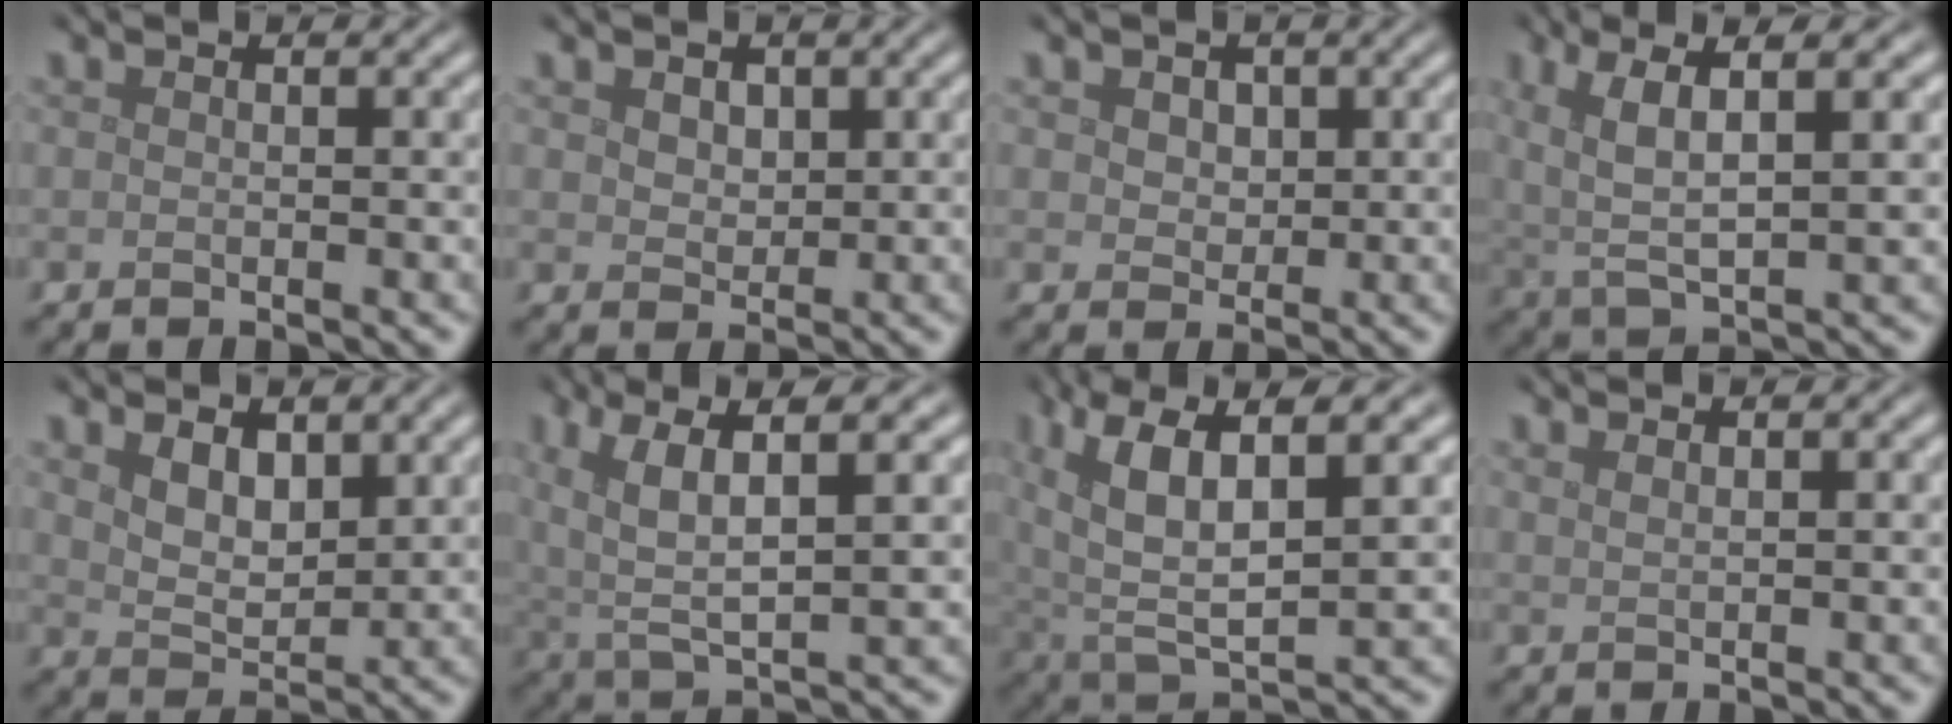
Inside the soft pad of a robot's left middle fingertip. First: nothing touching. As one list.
[{"total": 1.9, "force": [0.9, 1.3, 1.0], "torque": [-0.022, -0.001, 0.016]}, {"total": 2.3, "force": [1.0, 1.8, 1.1], "torque": [-0.024, 0.002, 0.015]}, {"total": 6.5, "force": [2.7, 1.9, 5.7], "torque": [-0.120, 0.006, 0.053]}, {"total": 3.3, "force": [1.8, 1.7, 2.1], "torque": [-0.047, -0.006, 0.035]}, {"total": 7.3, "force": [3.2, 2.2, 6.1], "torque": [-0.131, 0.007, 0.062]}, {"total": 9.4, "force": [3.9, 3.7, 7.7], "torque": [-0.170, 0.008, 0.072]}, {"total": 1.0, "force": [0.8, 0.2, 0.5], "torque": [-0.006, -0.001, 0.012]}]